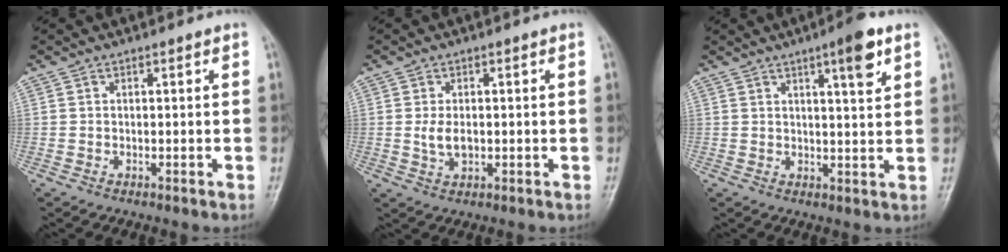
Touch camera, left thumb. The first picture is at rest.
{"total": 3.5, "force": [0.0, 2.1, 2.8], "torque": [-0.054, -0.004, 0.002]}
{"total": 6.5, "force": [3.5, 1.1, 5.3], "torque": [-0.071, -0.018, 0.050]}